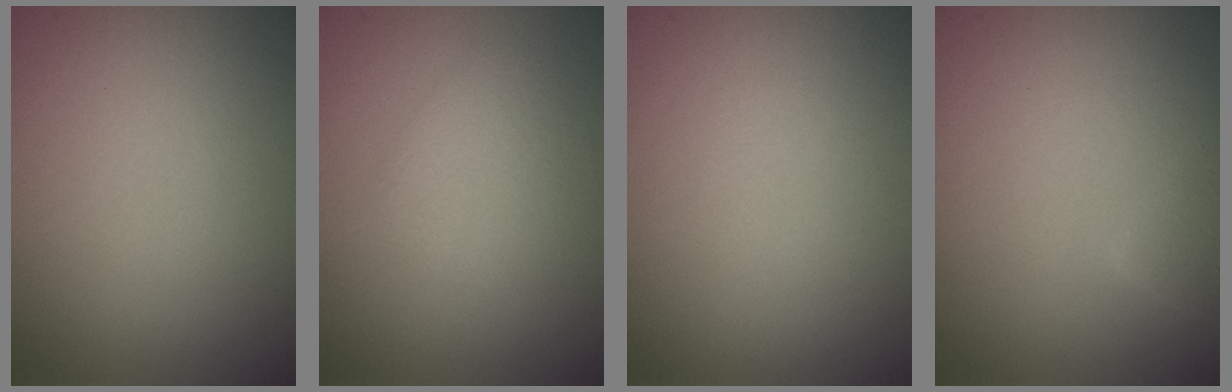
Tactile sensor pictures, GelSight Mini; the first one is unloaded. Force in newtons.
{"total": 2.4, "press": 2.4, "slide": 0.1}
{"total": 0.0}
{"total": 2.4, "press": 2.4, "slide": 0.2}